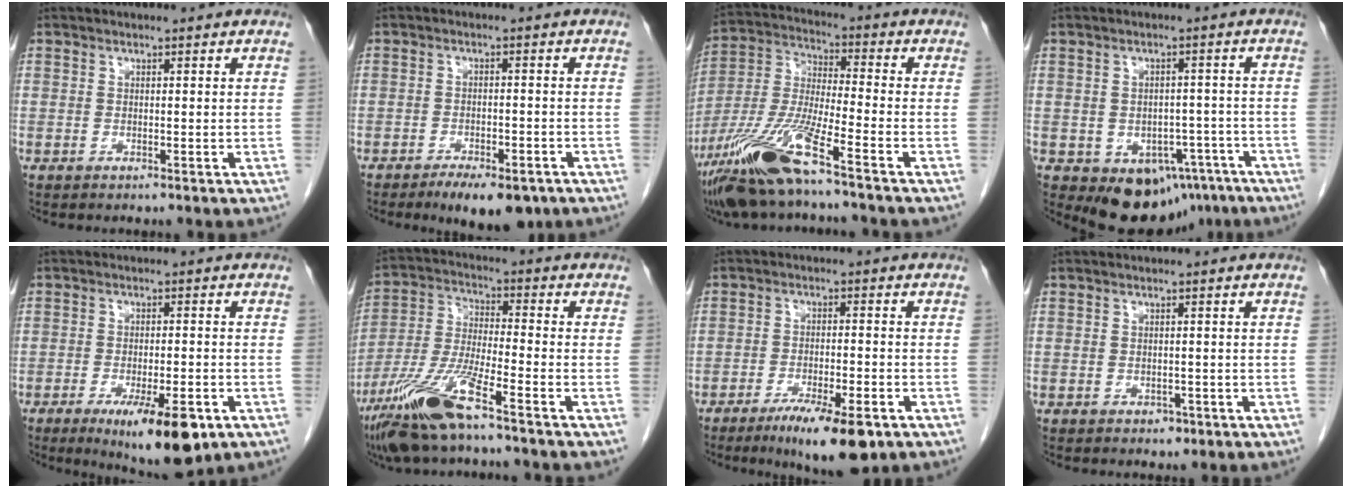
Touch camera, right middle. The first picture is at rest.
{"total": 8.3, "force": [-5.9, 3.1, 4.9], "torque": [-0.062, -0.003, -0.083]}
{"total": 14.0, "force": [-9.1, 0.6, 10.5], "torque": [-0.226, -0.025, -0.176]}
{"total": 10.6, "force": [-6.4, 6.9, 4.7], "torque": [-0.042, 0.020, -0.081]}
{"total": 10.5, "force": [-5.6, 2.3, 8.6], "torque": [-0.125, -0.018, -0.075]}
{"total": 12.2, "force": [-8.0, 0.8, 9.2], "torque": [-0.197, -0.027, -0.156]}
{"total": 9.6, "force": [-6.0, 1.6, 7.3], "torque": [-0.114, -0.017, -0.092]}
{"total": 1.1, "force": [-0.6, 0.8, 0.4], "torque": [-0.006, 0.002, -0.005]}